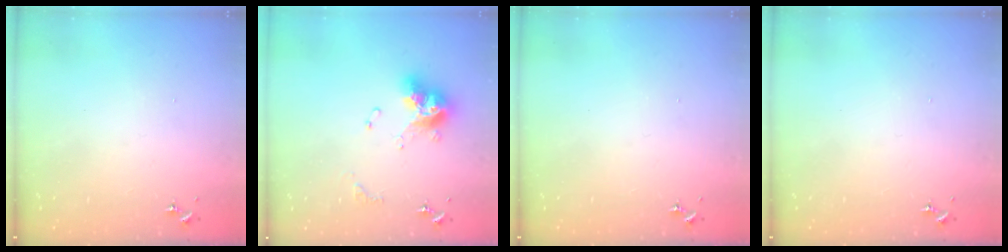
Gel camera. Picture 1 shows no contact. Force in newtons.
{"total": 13.6, "press": 13.6, "slide": 1.3}
{"total": 0.0}
{"total": 0.0}